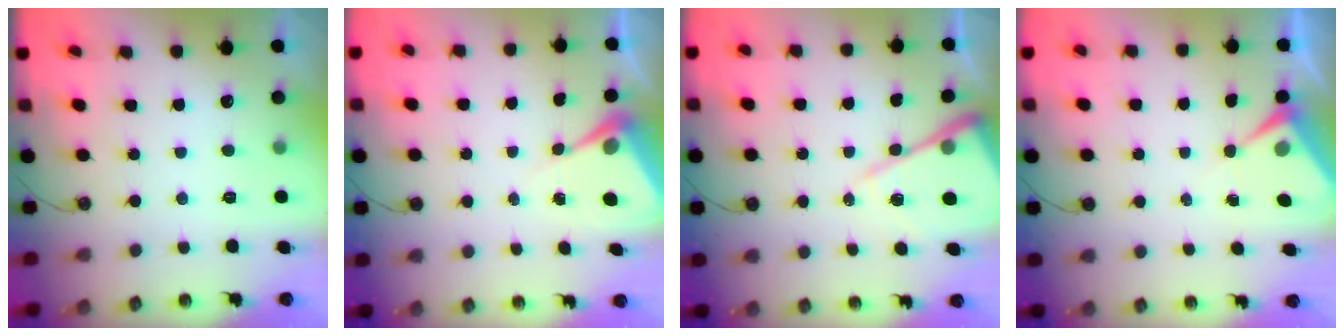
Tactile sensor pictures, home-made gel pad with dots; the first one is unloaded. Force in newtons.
{"total": 6.4, "press": 6.3, "slide": 0.5}
{"total": 12.3, "press": 12.2, "slide": 1.1}
{"total": 6.0, "press": 5.9, "slide": 0.7}